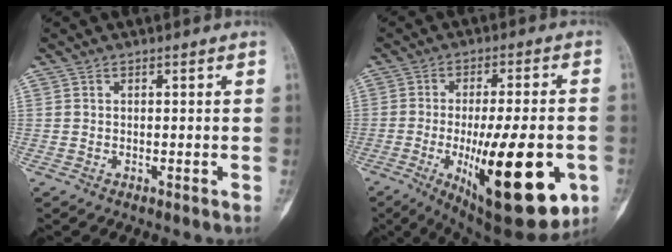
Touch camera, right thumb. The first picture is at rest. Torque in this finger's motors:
{"motor_torque": [0.12, 1.28, 2.02, -0.75, 0.16]}